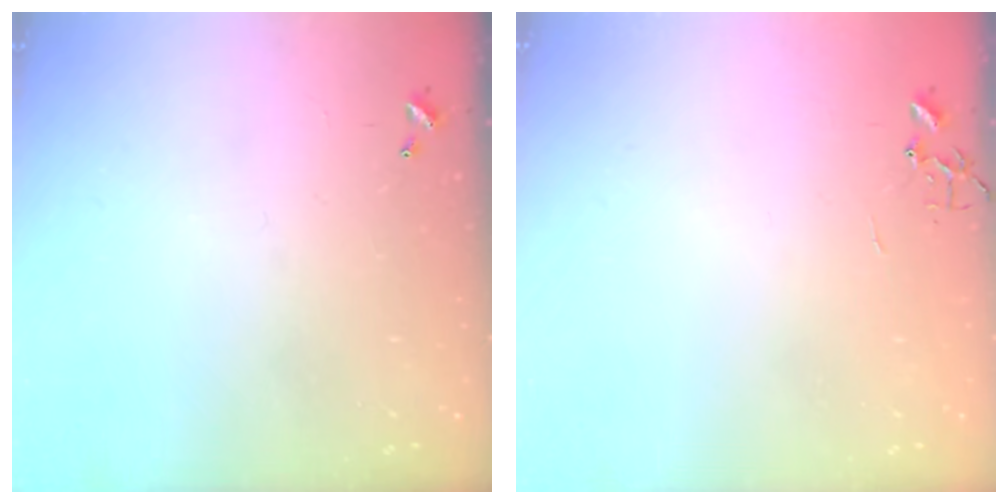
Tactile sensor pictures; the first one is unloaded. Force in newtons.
{"total": 0.0}